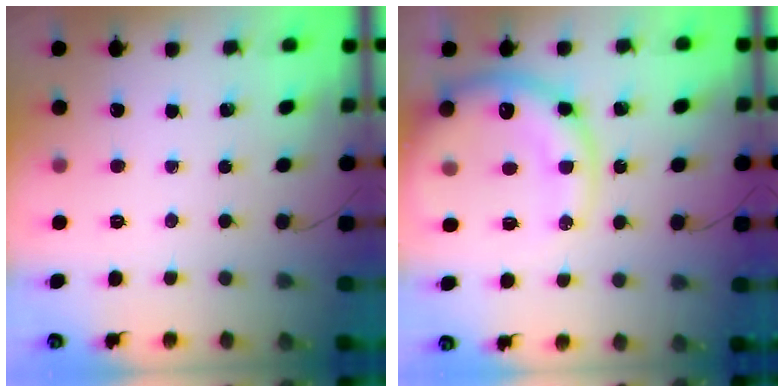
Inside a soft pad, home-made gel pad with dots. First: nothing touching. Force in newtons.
{"total": 16.5, "press": 16.1, "slide": 3.3}